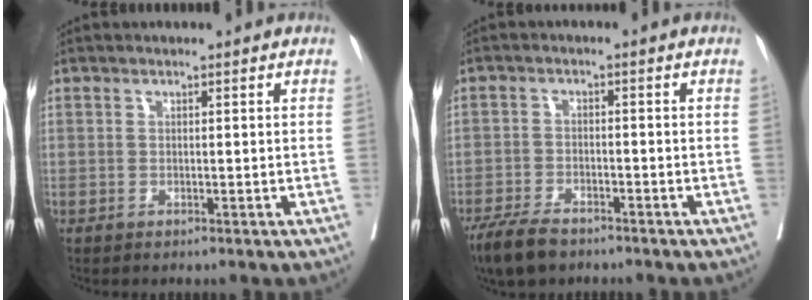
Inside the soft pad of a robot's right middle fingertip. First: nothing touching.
{"total": 5.8, "force": [-4.7, 2.0, 2.7], "torque": [-0.050, -0.008, -0.085]}